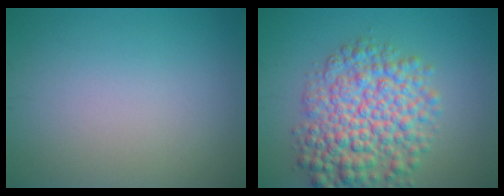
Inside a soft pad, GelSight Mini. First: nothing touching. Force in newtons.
{"total": 8.1, "press": 8.1, "slide": 0.2}